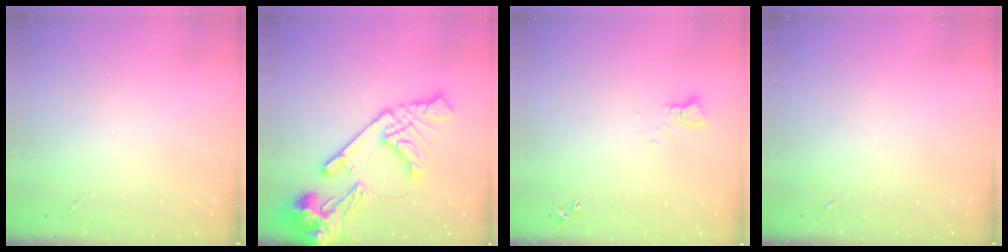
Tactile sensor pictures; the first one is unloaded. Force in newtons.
{"total": 20.6, "press": 20.5, "slide": 2.7}
{"total": 2.1, "press": 2.1, "slide": 0.2}
{"total": 0.0}